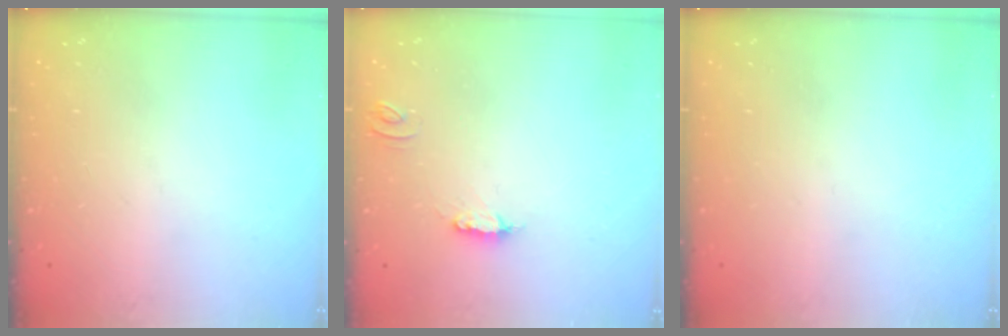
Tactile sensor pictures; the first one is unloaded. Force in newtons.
{"total": 5.6, "press": 5.5, "slide": 0.4}
{"total": 0.0}